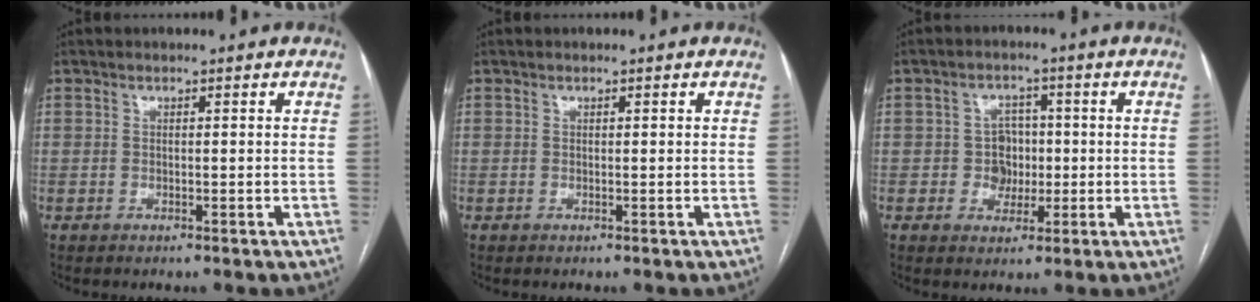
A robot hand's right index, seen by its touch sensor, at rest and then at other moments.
{"total": 0.0}
{"total": 4.2, "force": [-0.3, 4.0, 1.5], "torque": [-0.018, 0.015, 0.003]}